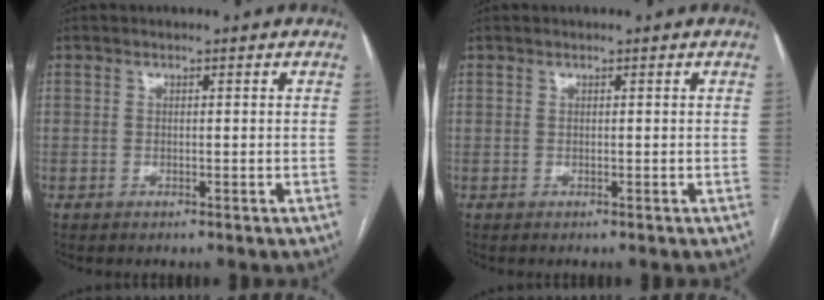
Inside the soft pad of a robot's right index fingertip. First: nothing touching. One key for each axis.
{"total": 0.0}